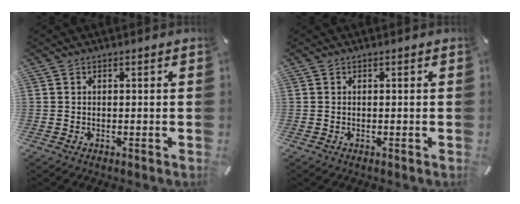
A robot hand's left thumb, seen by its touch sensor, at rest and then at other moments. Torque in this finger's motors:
{"motor_torque": [-0.02, 0.00, -0.04, 0.02, 0.00]}